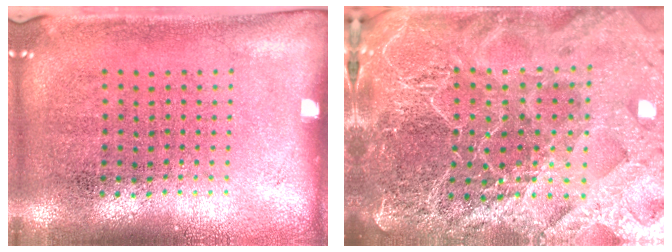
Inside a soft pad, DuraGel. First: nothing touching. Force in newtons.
{"total": 6.2, "press": 5.3, "slide": 3.1}